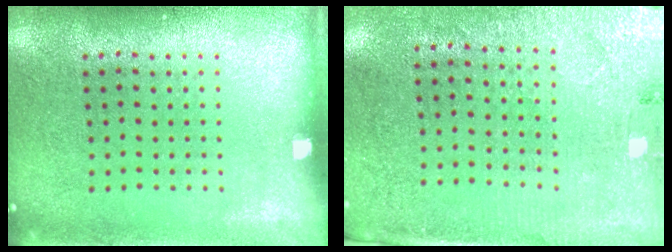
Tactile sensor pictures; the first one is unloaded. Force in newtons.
{"total": 2.8, "press": 2.6, "slide": 1.1}